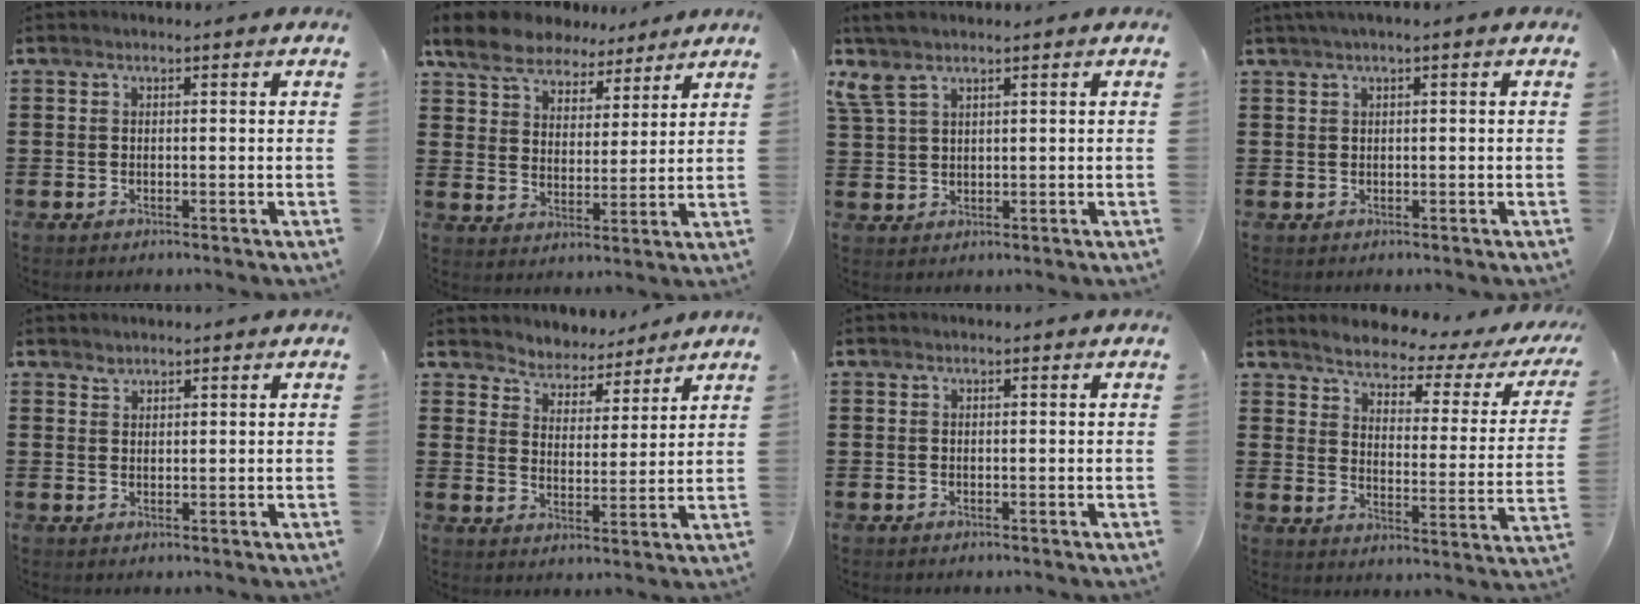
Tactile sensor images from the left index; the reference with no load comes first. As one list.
[{"total": 7.9, "force": [6.7, 3.4, 2.5], "torque": [-0.083, -0.017, 0.124]}, {"total": 4.5, "force": [2.8, 1.7, 3.1], "torque": [-0.078, 0.005, 0.050]}, {"total": 1.2, "force": [0.3, 0.0, 1.1], "torque": [-0.019, -0.003, 0.007]}, {"total": 1.2, "force": [1.2, 0.3, 0.0], "torque": [-0.003, -0.001, 0.025]}, {"total": 4.5, "force": [4.3, 0.8, -0.7], "torque": [-0.015, -0.030, 0.074]}, {"total": 0.0}, {"total": 3.2, "force": [3.0, 0.3, 1.2], "torque": [-0.046, -0.024, 0.042]}]